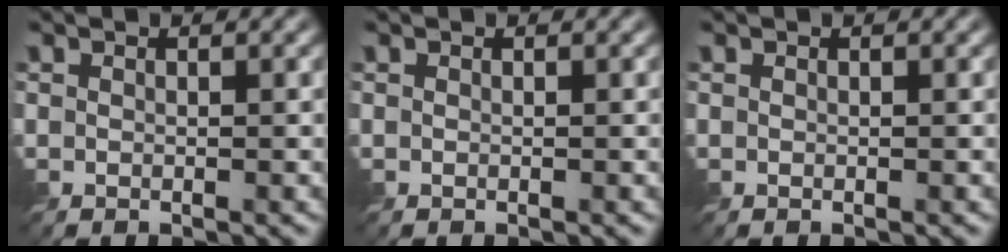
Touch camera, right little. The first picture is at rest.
{"total": 0.0}
{"total": 0.0}